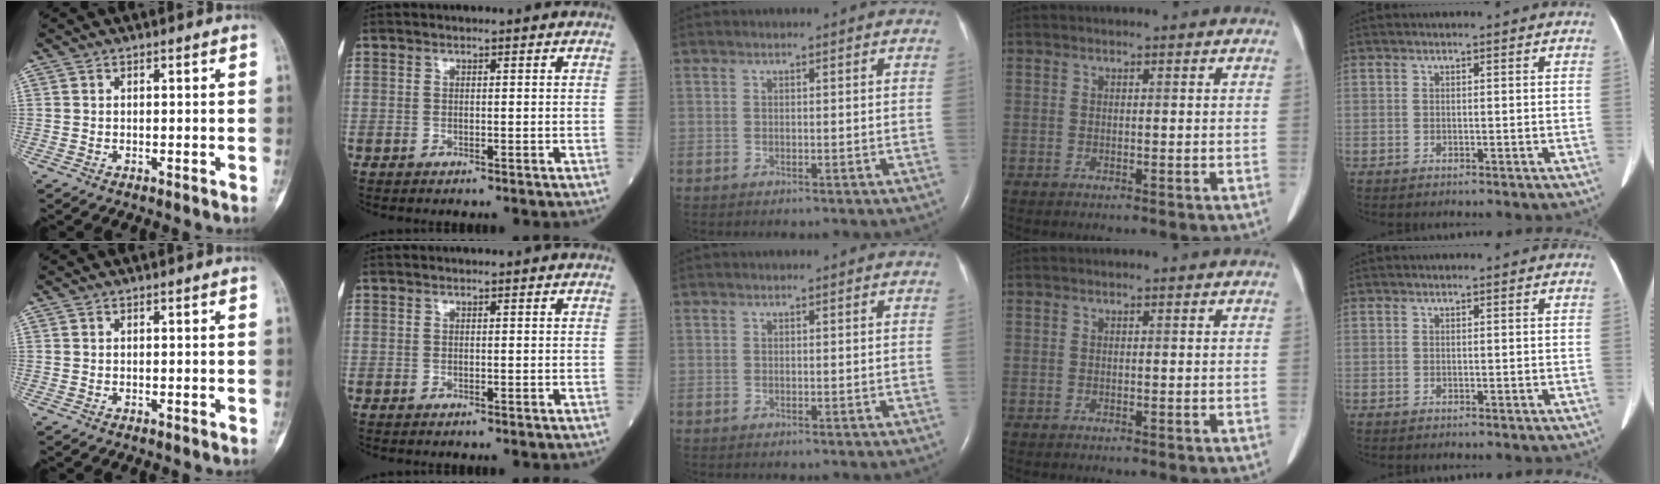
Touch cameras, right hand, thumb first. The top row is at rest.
{}